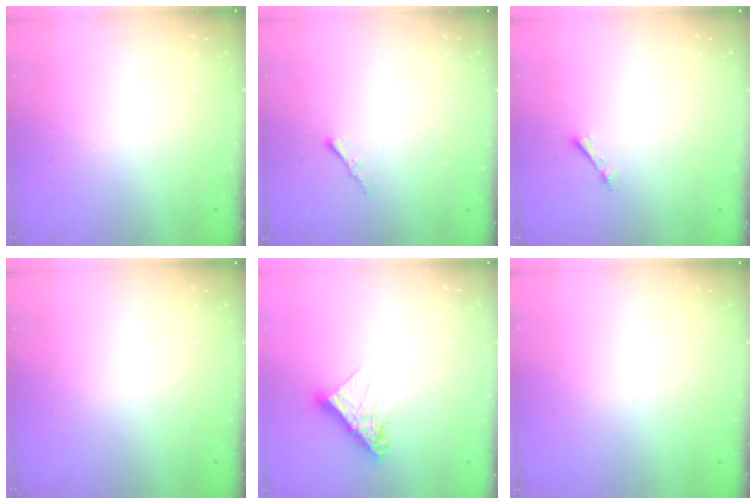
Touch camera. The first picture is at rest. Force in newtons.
{"total": 1.2, "press": 1.1, "slide": 0.4}
{"total": 1.0, "press": 1.0, "slide": 0.2}
{"total": 0.0}
{"total": 11.5, "press": 11.4, "slide": 1.1}
{"total": 0.0}